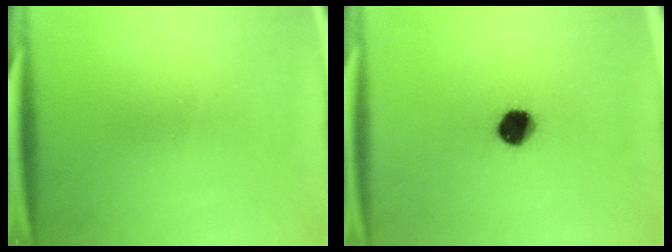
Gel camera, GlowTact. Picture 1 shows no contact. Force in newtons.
{"total": 7.8}